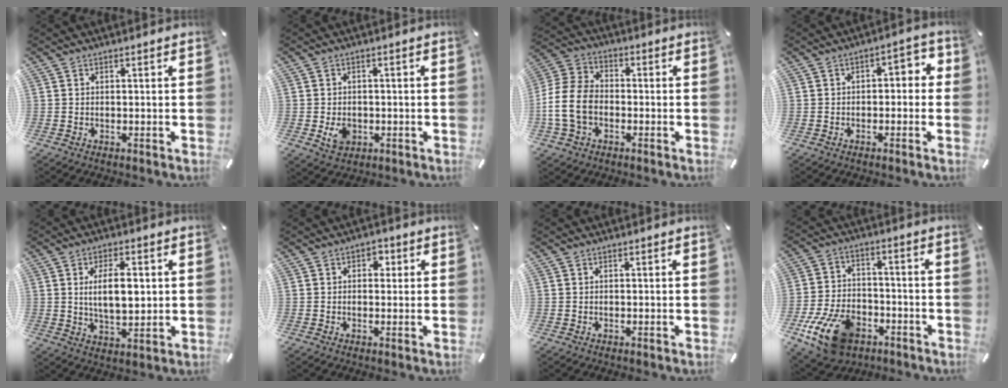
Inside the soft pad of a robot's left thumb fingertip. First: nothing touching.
{"total": 4.7, "force": [-1.1, 3.8, 2.7], "torque": [-0.040, -0.004, -0.020]}
{"total": 12.3, "force": [-3.0, 9.1, 7.7], "torque": [-0.176, 0.020, -0.053]}
{"total": 3.9, "force": [-1.7, 2.3, 2.6], "torque": [-0.041, 0.017, -0.039]}
{"total": 9.5, "force": [1.5, 4.7, 8.1], "torque": [-0.132, -0.002, 0.019]}
{"total": 2.5, "force": [0.1, 2.1, 1.3], "torque": [-0.012, 0.004, -0.005]}
{"total": 0.0}
{"total": 15.2, "force": [-7.7, 9.5, 9.0], "torque": [-0.165, 0.047, -0.128]}